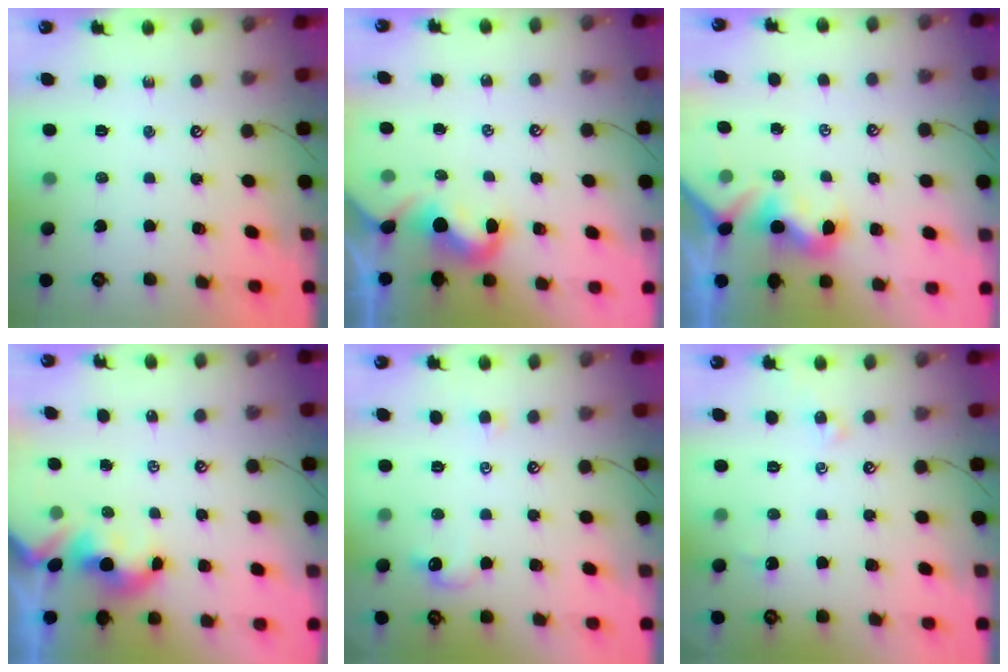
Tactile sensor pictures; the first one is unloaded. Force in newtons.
{"total": 1.7, "press": 1.7, "slide": 0.2}
{"total": 1.4, "press": 1.2, "slide": 0.6}
{"total": 1.6, "press": 1.6, "slide": 0.2}
{"total": 1.4, "press": 1.2, "slide": 0.6}
{"total": 0.9, "press": 0.8, "slide": 0.5}